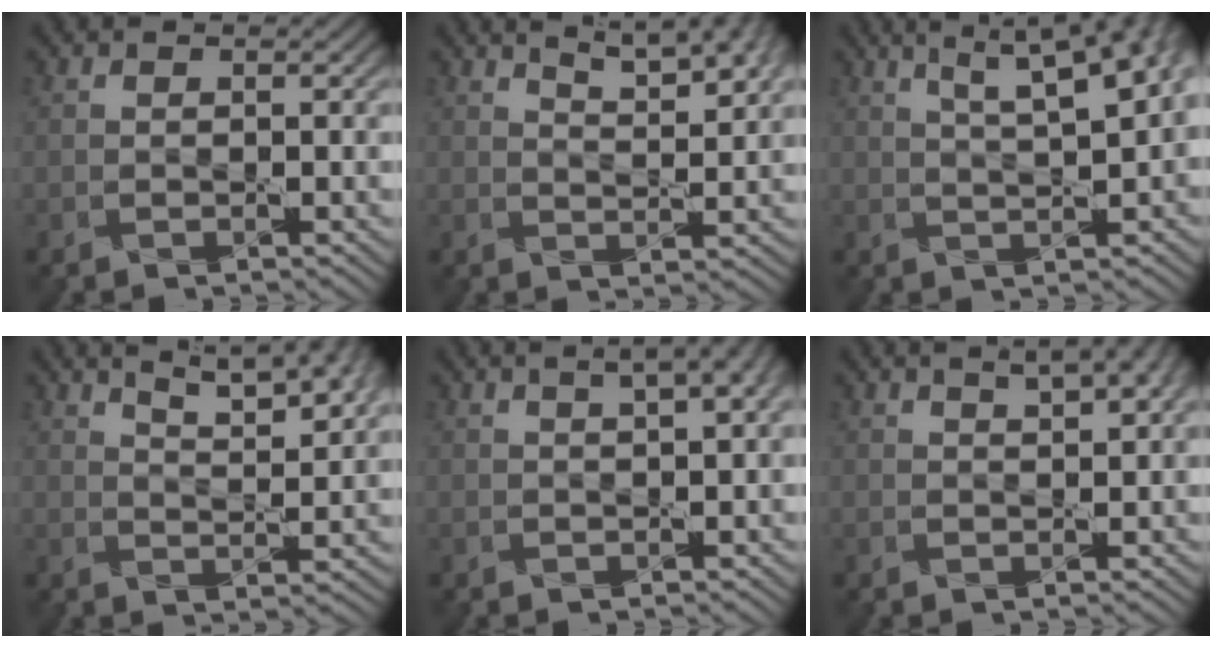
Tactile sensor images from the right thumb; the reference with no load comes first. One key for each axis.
{"total": 8.2, "fx": 5.5, "fy": 2.5, "fz": 5.5, "tx": -0.081, "ty": 0.012, "tz": 0.075}
{"total": 11.2, "fx": 5.3, "fy": 3.3, "fz": 9.3, "tx": -0.118, "ty": 0.036, "tz": 0.065}
{"total": 9.3, "fx": 6.2, "fy": 2.9, "fz": 6.3, "tx": -0.093, "ty": 0.014, "tz": 0.083}
{"total": 5.7, "fx": 2.6, "fy": 2.1, "fz": 4.6, "tx": -0.046, "ty": 0.023, "tz": 0.019}
{"total": 5.9, "fx": 3.3, "fy": 2.1, "fz": 4.5, "tx": -0.056, "ty": 0.020, "tz": 0.029}